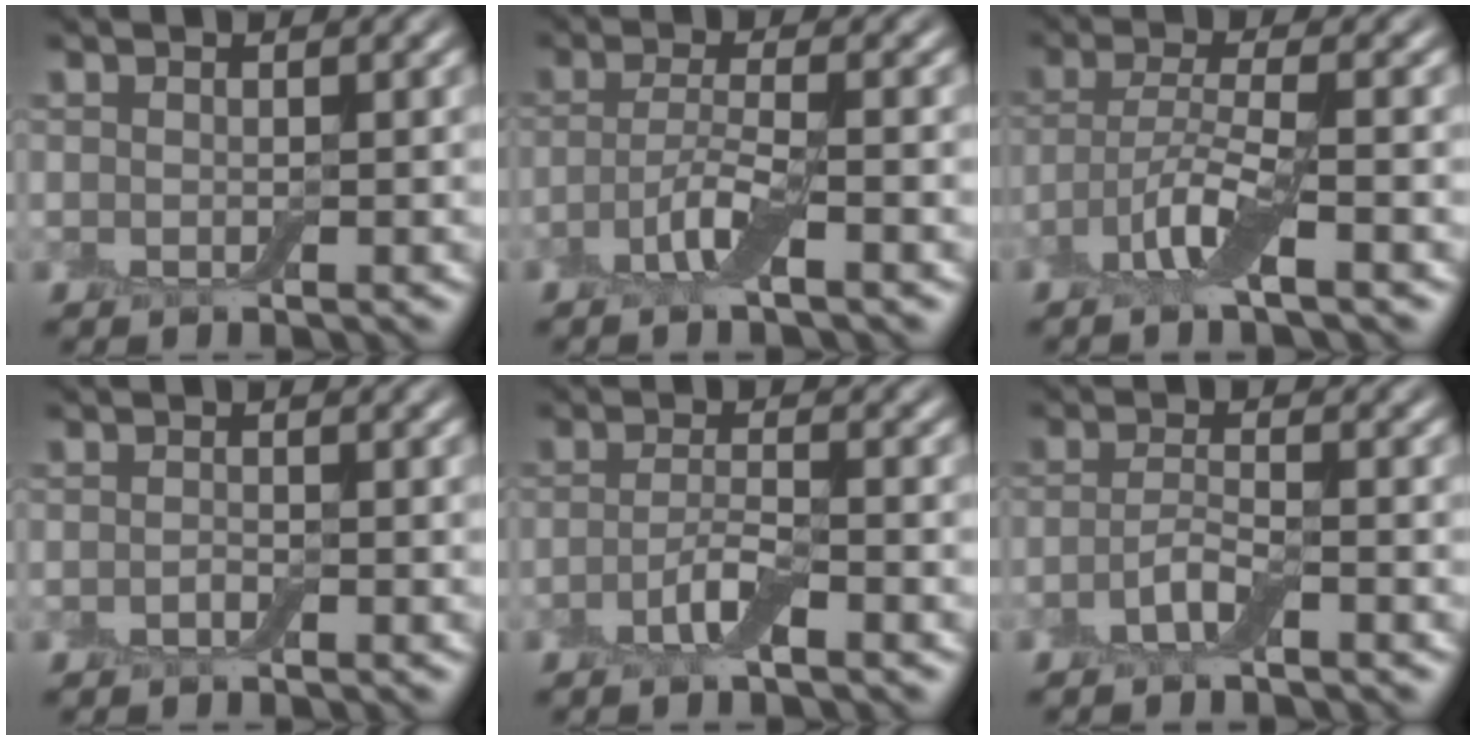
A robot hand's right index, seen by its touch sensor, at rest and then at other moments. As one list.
[{"total": 3.2, "force": [-1.5, 0.5, 2.8], "torque": [-0.057, 0.003, -0.038]}, {"total": 4.1, "force": [-2.1, 0.6, 3.4], "torque": [-0.070, 0.003, -0.051]}, {"total": 0.7, "force": [-0.4, 0.2, 0.5], "torque": [-0.012, 0.000, -0.007]}, {"total": 2.6, "force": [-1.3, 0.6, 2.2], "torque": [-0.045, 0.004, -0.032]}, {"total": 2.3, "force": [-1.2, 0.5, 1.8], "torque": [-0.039, 0.002, -0.031]}]